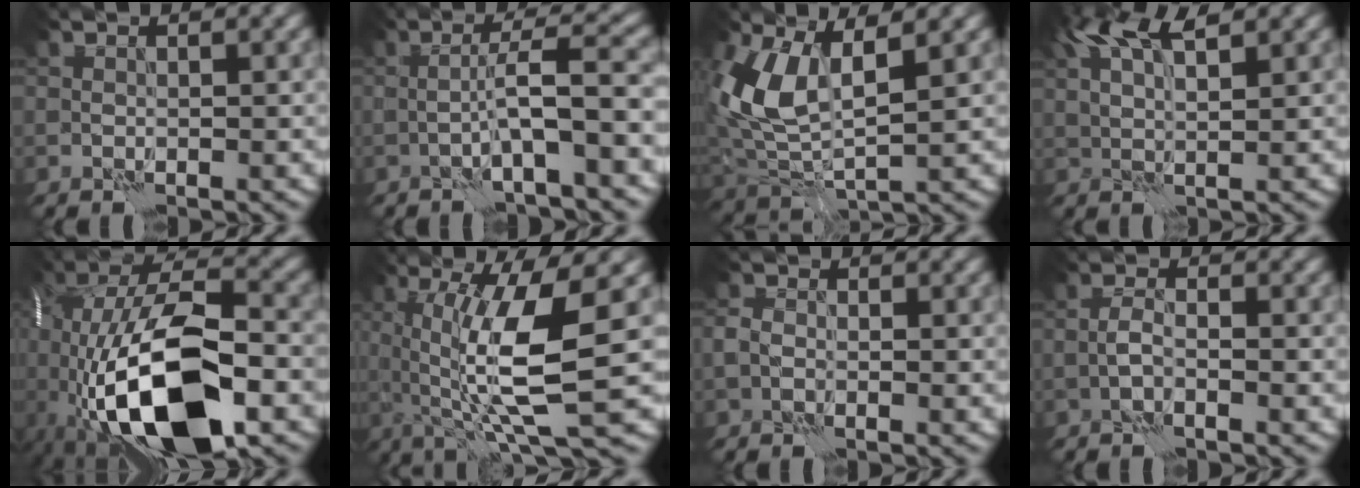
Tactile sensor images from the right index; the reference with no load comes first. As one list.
[{"total": 3.6, "force": [-1.3, -0.6, 3.3], "torque": [-0.053, 0.023, -0.022]}, {"total": 7.0, "force": [2.8, 3.3, 5.5], "torque": [-0.144, -0.011, 0.057]}, {"total": 5.5, "force": [3.9, 1.1, 3.7], "torque": [-0.072, 0.017, 0.066]}, {"total": 16.9, "force": [-5.3, 7.2, 14.3], "torque": [-0.280, -0.004, -0.091]}, {"total": 8.9, "force": [1.7, 1.3, 8.6], "torque": [-0.139, -0.011, 0.040]}, {"total": 0.0}, {"total": 0.6, "force": [-0.2, -0.5, 0.4], "torque": [-0.012, 0.003, -0.006]}]